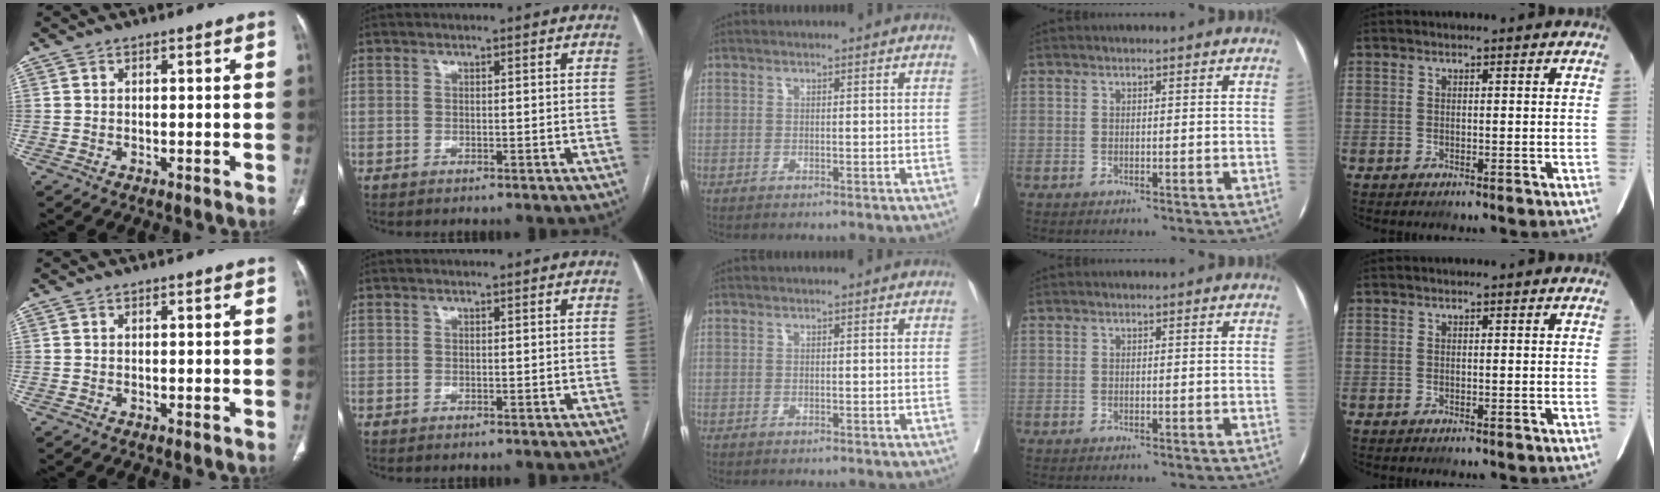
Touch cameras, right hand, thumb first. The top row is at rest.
{}